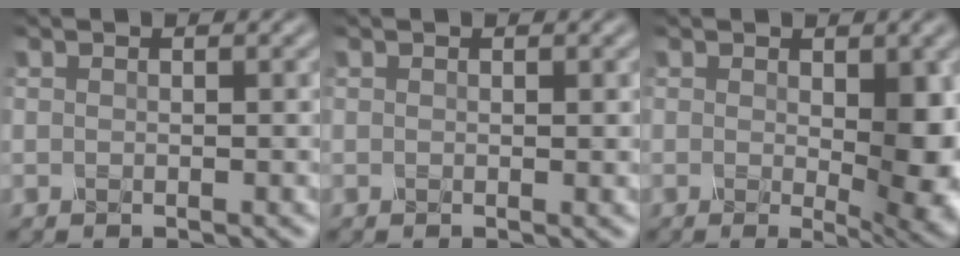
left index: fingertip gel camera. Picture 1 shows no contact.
{"total": 0.0}
{"total": 6.7, "force": [0.0, 2.4, 6.3], "torque": [-0.079, -0.010, 0.005]}